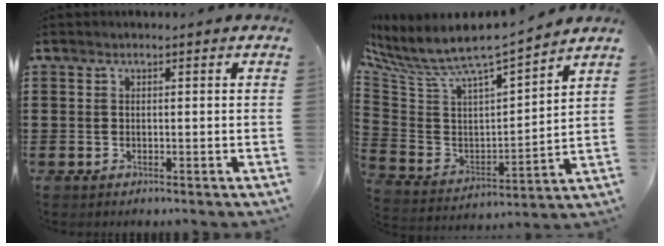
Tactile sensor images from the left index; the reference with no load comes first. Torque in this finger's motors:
{"motor_torque": [2.14, 0.00, 0.28, 0.21]}